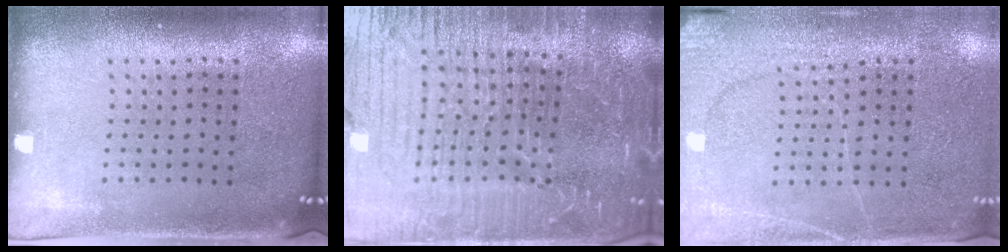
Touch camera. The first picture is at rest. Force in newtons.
{"total": 7.1, "press": 6.2, "slide": 3.5}
{"total": 2.8, "press": 2.7, "slide": 0.7}